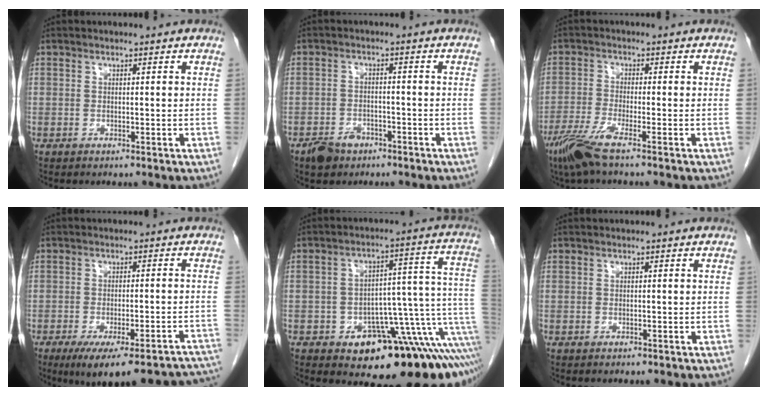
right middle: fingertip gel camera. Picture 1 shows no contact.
{"total": 4.0, "force": [-2.8, 2.5, 1.4], "torque": [-0.028, 0.003, -0.040]}
{"total": 5.7, "force": [-3.8, 0.0, 4.2], "torque": [-0.092, -0.017, -0.080]}
{"total": 19.5, "force": [-16.7, 3.8, 9.4], "torque": [-0.077, 0.005, -0.206]}
{"total": 17.4, "force": [-9.3, 5.8, 13.6], "torque": [-0.073, 0.061, -0.120]}
{"total": 1.2, "force": [-1.0, 0.4, 0.5], "torque": [-0.015, -0.002, -0.010]}